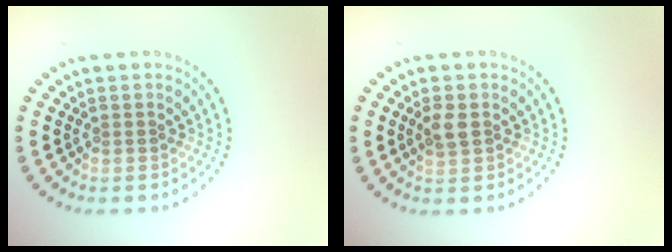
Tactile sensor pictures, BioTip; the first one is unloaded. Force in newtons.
{"total": 1.8, "press": 1.8, "slide": 0.3}